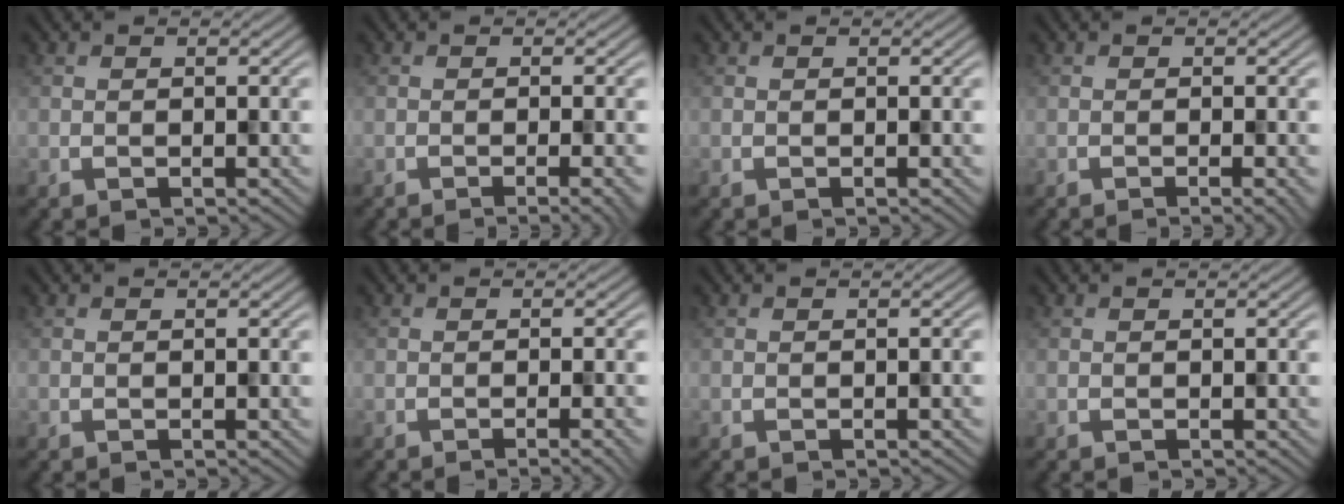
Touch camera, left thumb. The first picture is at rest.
{"total": 3.3, "force": [-1.5, 0.7, 2.8], "torque": [-0.024, 0.006, -0.017]}
{"total": 0.0}
{"total": 2.4, "force": [-0.9, 0.5, 2.1], "torque": [-0.018, 0.003, -0.009]}
{"total": 0.0}
{"total": 2.8, "force": [-1.3, 0.6, 2.4], "torque": [-0.021, 0.006, -0.017]}
{"total": 0.0}
{"total": 0.0}